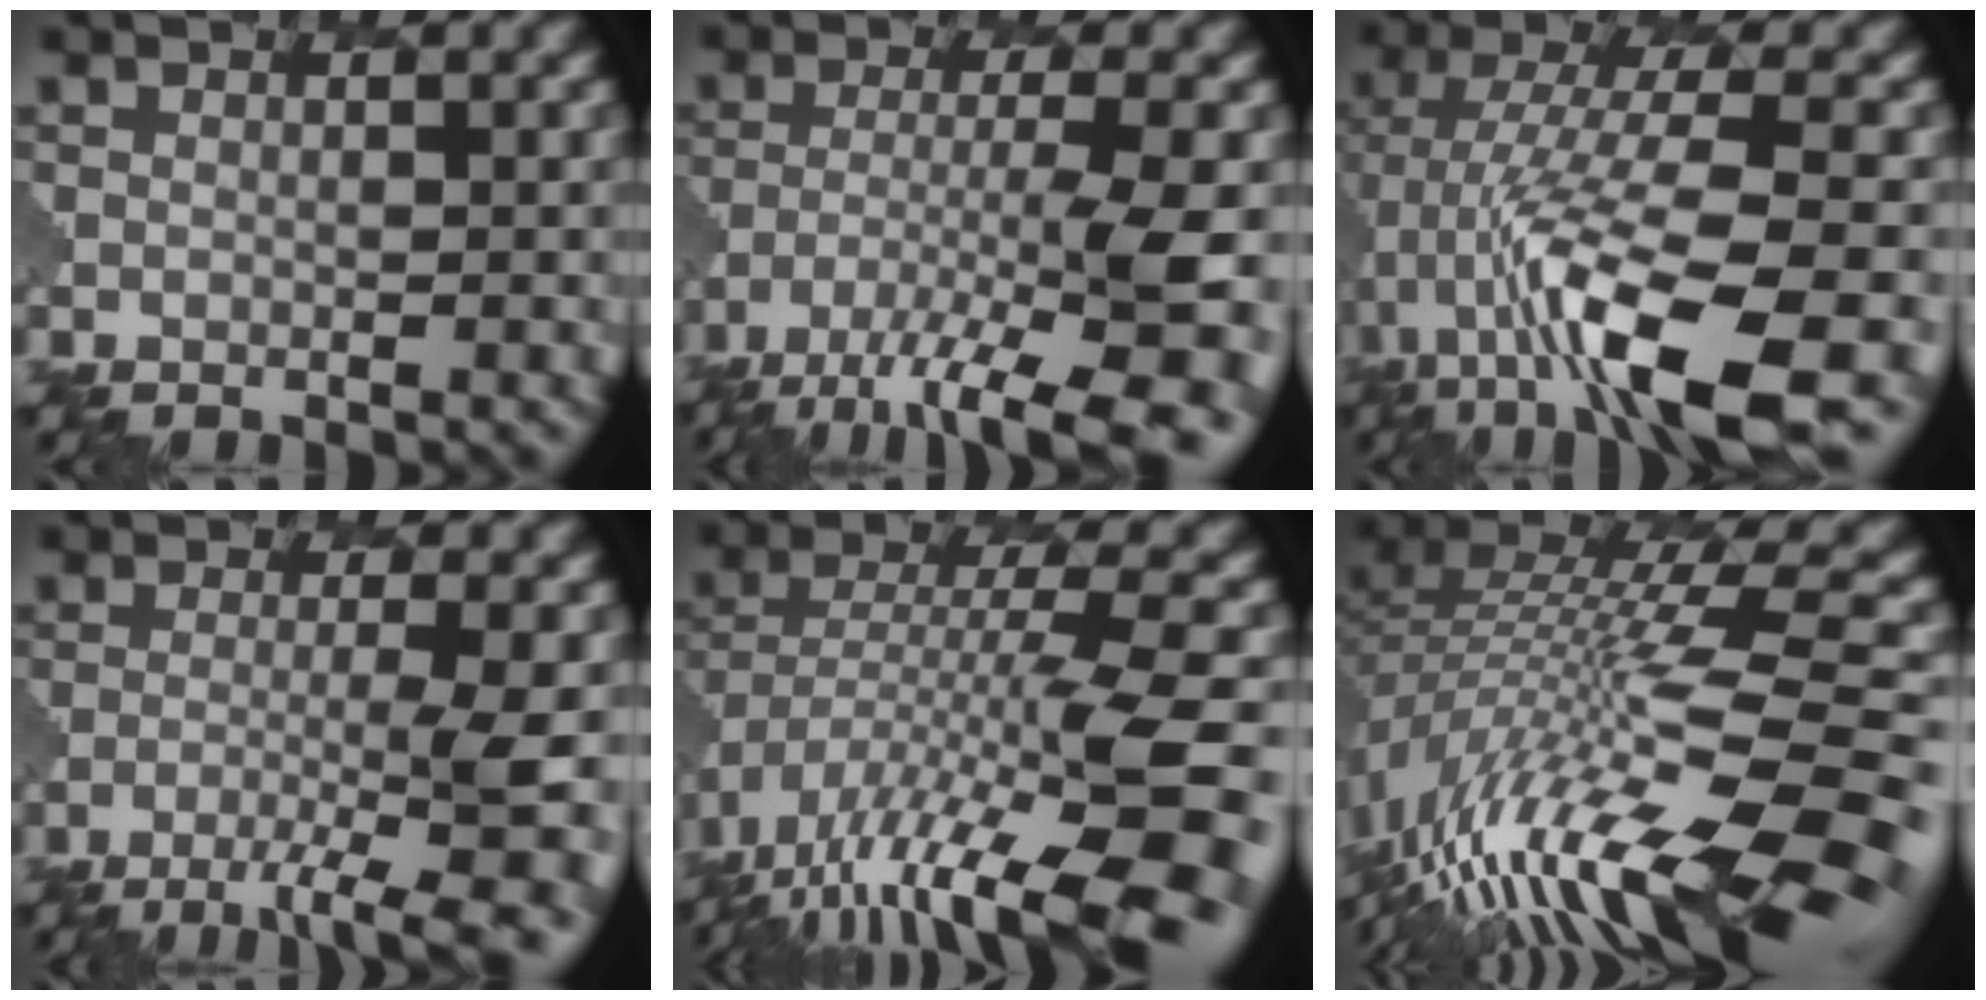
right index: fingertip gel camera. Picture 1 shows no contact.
{"total": 11.5, "force": [-7.1, 2.7, 8.6], "torque": [-0.167, -0.019, -0.106]}
{"total": 11.6, "force": [-4.2, 3.3, 10.3], "torque": [-0.191, 0.006, -0.074]}
{"total": 7.0, "force": [-3.6, 1.2, 5.8], "torque": [-0.088, -0.005, -0.063]}
{"total": 14.3, "force": [-7.5, 4.2, 11.4], "torque": [-0.217, 0.006, -0.121]}
{"total": 14.8, "force": [-6.3, 3.7, 12.9], "torque": [-0.252, 0.032, -0.116]}